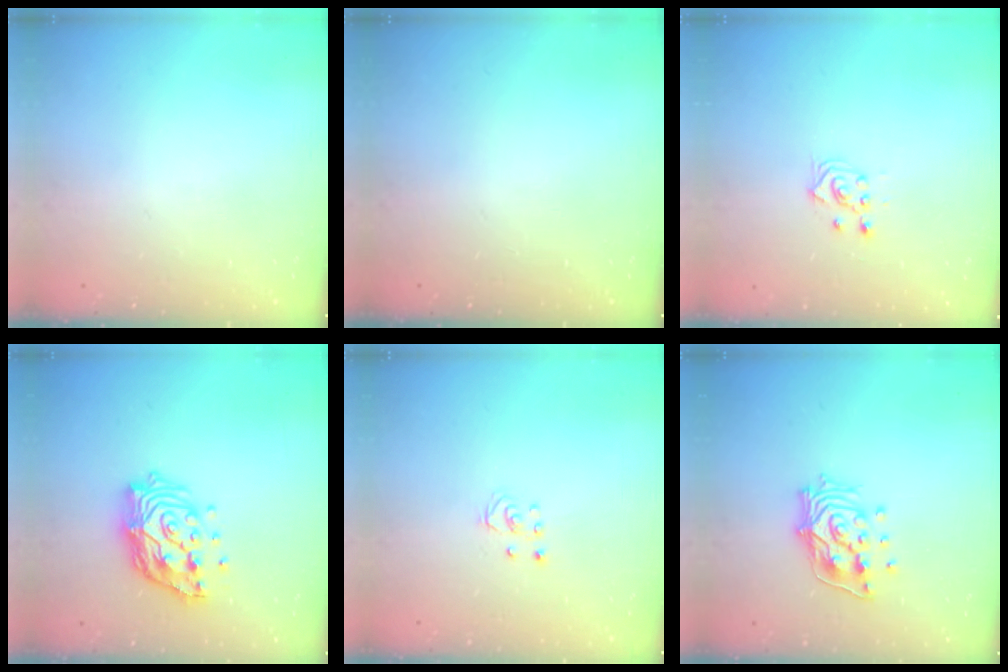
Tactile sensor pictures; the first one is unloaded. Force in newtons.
{"total": 0.0}
{"total": 3.1, "press": 3.0, "slide": 0.9}
{"total": 17.0, "press": 16.9, "slide": 1.5}
{"total": 2.5, "press": 2.5, "slide": 0.2}
{"total": 12.9, "press": 12.8, "slide": 1.8}